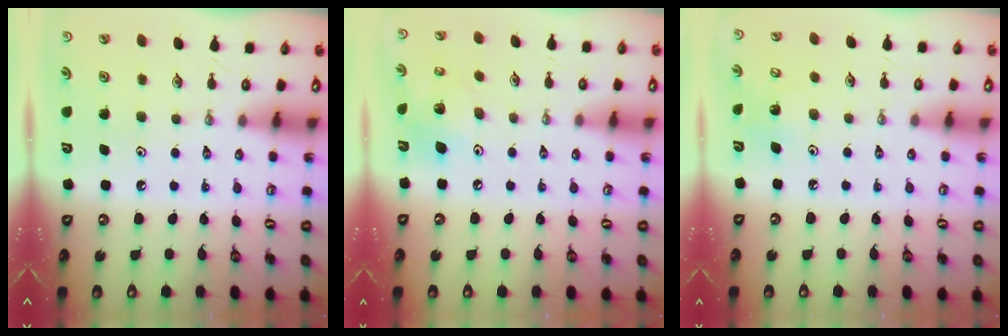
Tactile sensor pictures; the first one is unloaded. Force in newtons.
{"total": 11.0, "press": 10.8, "slide": 1.6}
{"total": 6.5, "press": 6.5, "slide": 0.4}